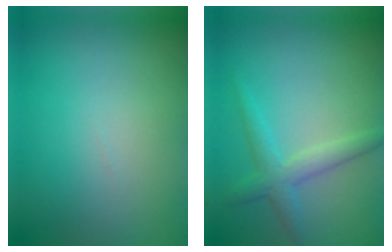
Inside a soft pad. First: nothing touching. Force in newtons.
{"total": 2.7, "press": 2.7, "slide": 0.1}